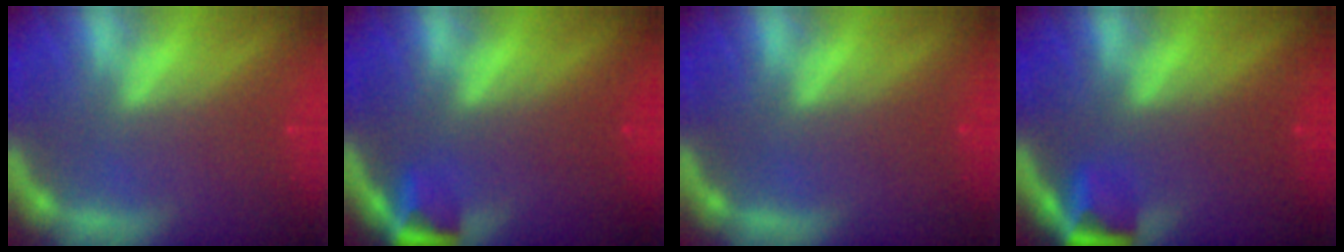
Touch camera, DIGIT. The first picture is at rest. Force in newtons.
{"total": 2.4}
{"total": 0.0}
{"total": 2.9}